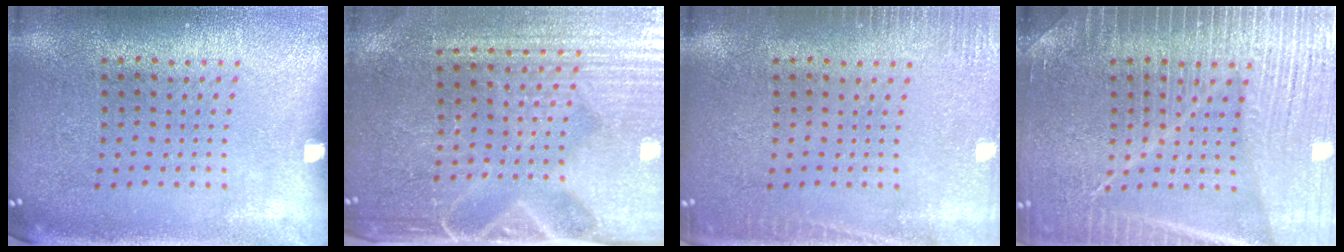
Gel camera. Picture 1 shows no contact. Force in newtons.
{"total": 4.6, "press": 4.2, "slide": 1.8}
{"total": 1.9, "press": 1.9, "slide": 0.4}
{"total": 6.8, "press": 6.7, "slide": 0.9}